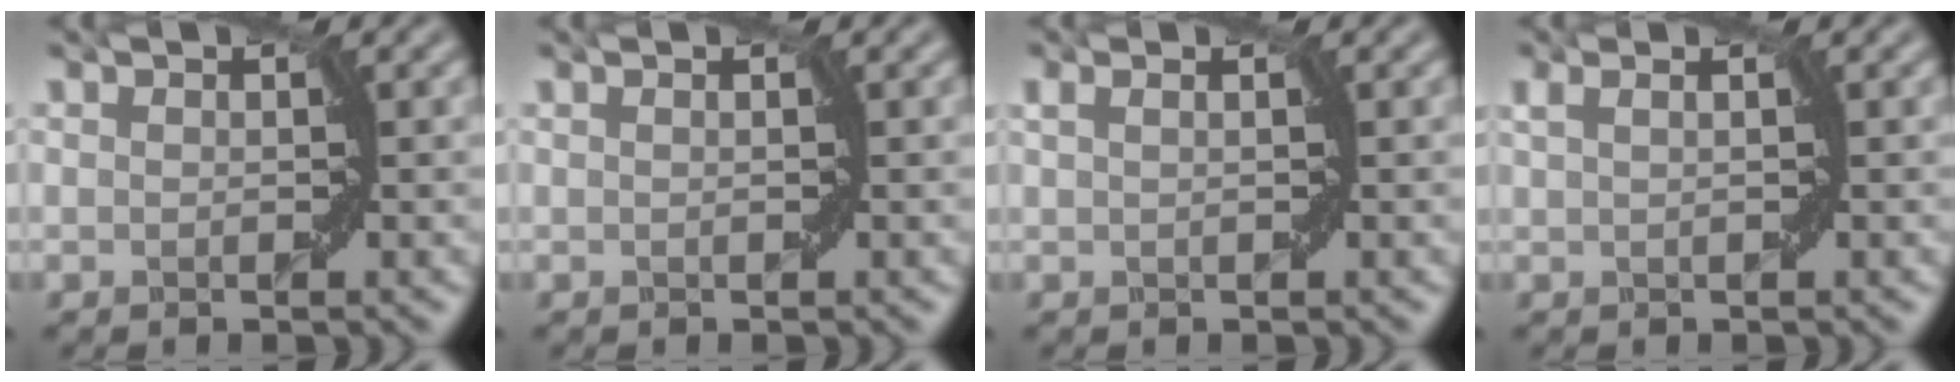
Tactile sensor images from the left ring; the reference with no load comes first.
{"total": 0.0}
{"total": 1.3, "force": [0.7, 0.3, 1.1], "torque": [-0.018, -0.001, 0.006]}
{"total": 1.9, "force": [1.0, 0.6, 1.6], "torque": [-0.022, 0.003, 0.006]}